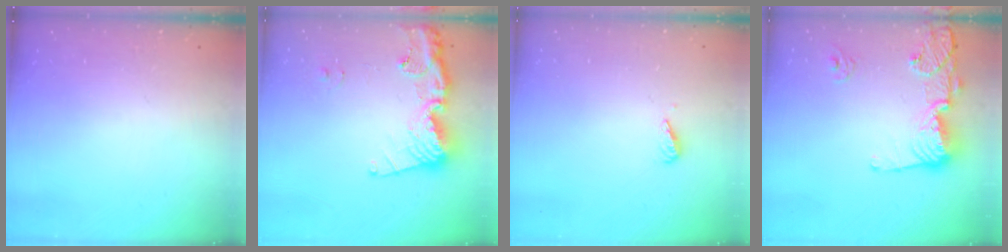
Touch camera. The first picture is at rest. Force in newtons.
{"total": 16.6, "press": 16.5, "slide": 1.9}
{"total": 3.0, "press": 2.9, "slide": 0.6}
{"total": 15.9, "press": 15.9, "slide": 1.5}